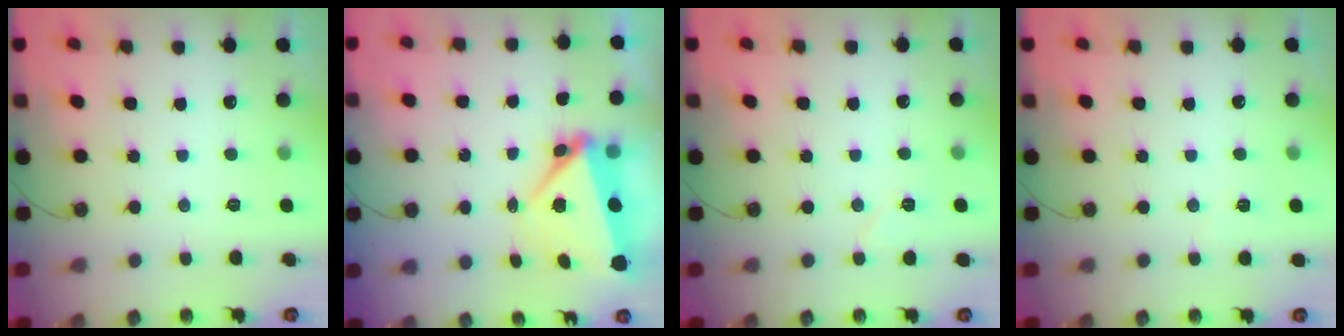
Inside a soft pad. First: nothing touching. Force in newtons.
{"total": 6.7, "press": 6.7, "slide": 0.5}
{"total": 5.3, "press": 5.1, "slide": 1.5}
{"total": 3.3, "press": 3.3, "slide": 0.4}